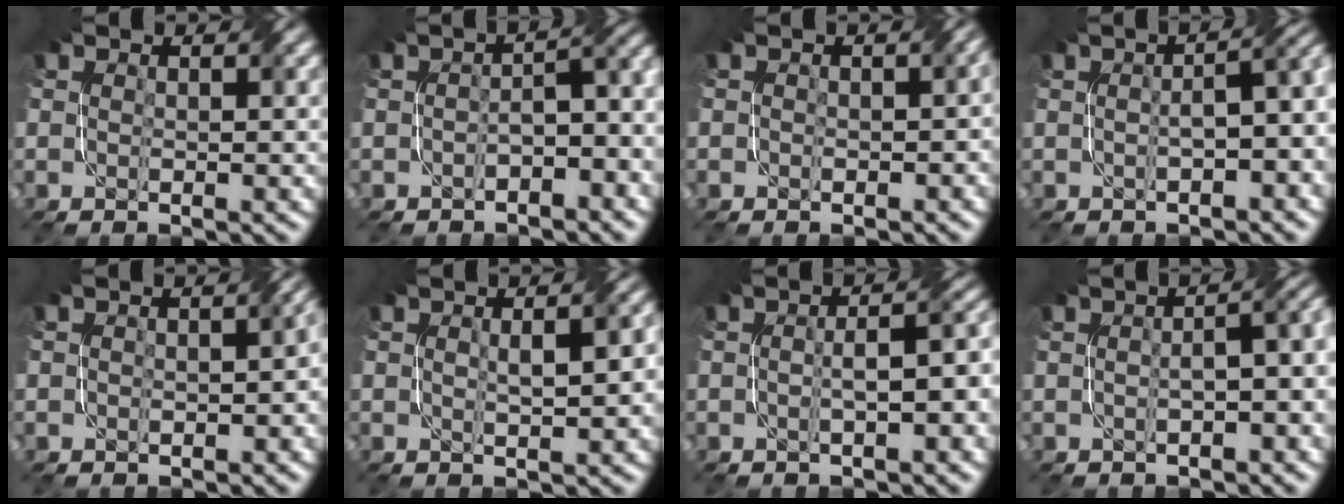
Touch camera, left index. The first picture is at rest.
{"total": 4.4, "force": [-1.5, 1.8, 3.8], "torque": [-0.048, 0.011, -0.026]}
{"total": 2.2, "force": [0.1, 1.5, 1.5], "torque": [-0.012, -0.004, -0.001]}
{"total": 5.8, "force": [-0.2, 2.4, 5.3], "torque": [-0.049, 0.015, -0.004]}
{"total": 2.7, "force": [-0.1, 1.5, 2.3], "torque": [-0.013, 0.002, 0.002]}
{"total": 3.4, "force": [0.4, 0.9, 3.2], "torque": [-0.047, 0.009, 0.011]}
{"total": 4.8, "force": [-0.8, 1.5, 4.5], "torque": [-0.057, 0.010, -0.007]}
{"total": 5.8, "force": [-0.1, 2.5, 5.3], "torque": [-0.044, 0.017, -0.005]}